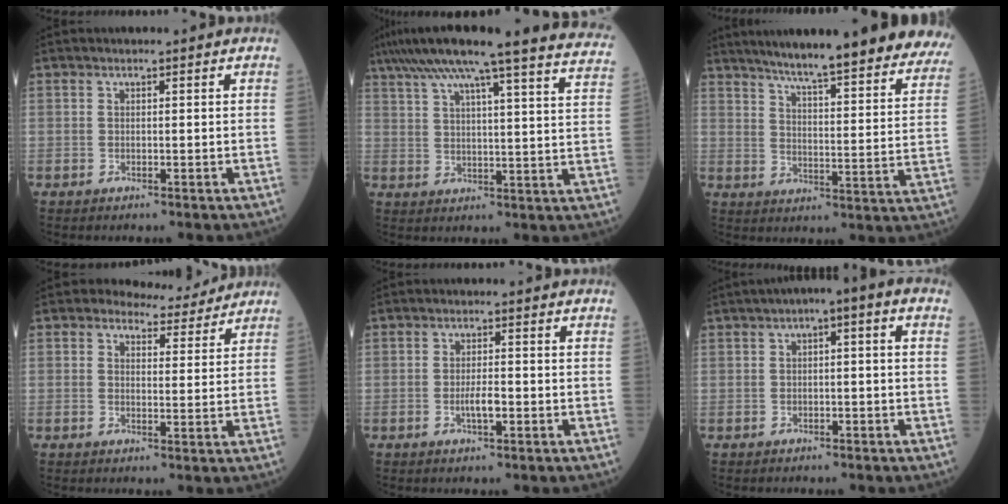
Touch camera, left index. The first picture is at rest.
{"total": 27.8, "force": [23.9, 0.3, 14.2], "torque": [-0.228, -0.035, 0.296]}
{"total": 28.6, "force": [25.0, 2.5, 13.6], "torque": [-0.188, -0.060, 0.306]}
{"total": 5.2, "force": [4.7, 2.1, 0.4], "torque": [-0.003, 0.001, 0.055]}
{"total": 2.6, "force": [-0.9, 0.6, 2.4], "torque": [-0.046, 0.001, -0.016]}
{"total": 4.8, "force": [1.1, 1.0, 4.6], "torque": [-0.063, 0.028, 0.006]}